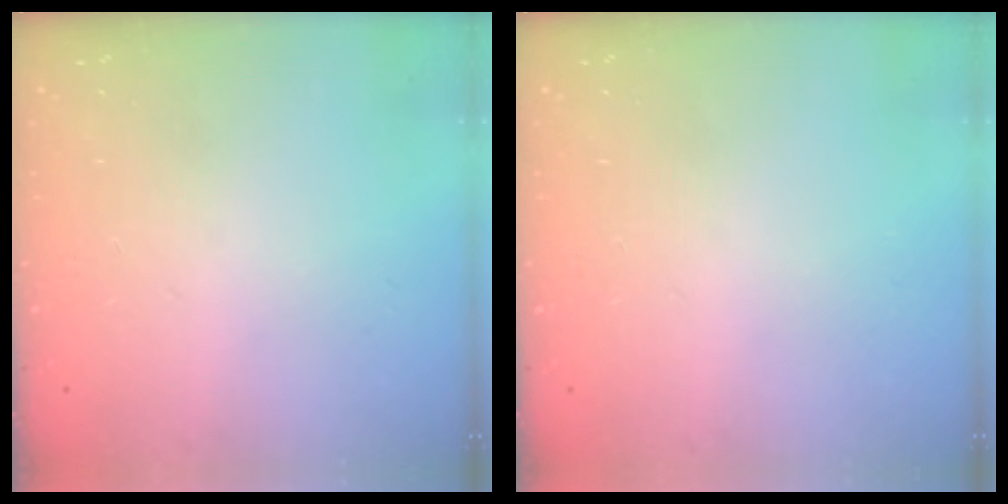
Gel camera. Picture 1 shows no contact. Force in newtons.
{"total": 0.0}